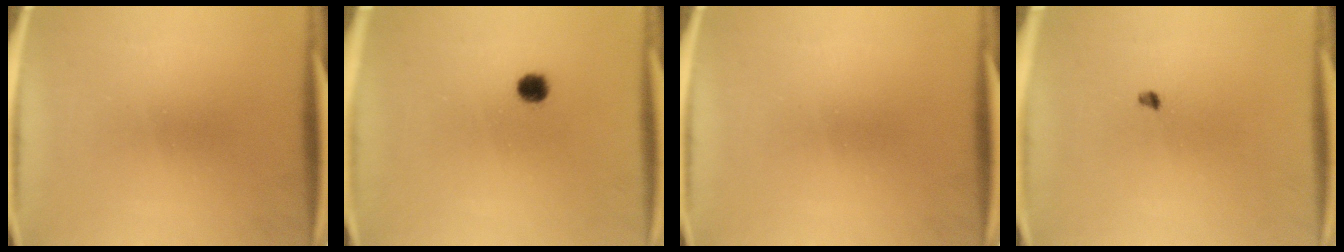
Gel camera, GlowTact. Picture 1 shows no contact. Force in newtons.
{"total": 2.8}
{"total": 0.0}
{"total": 1.1}